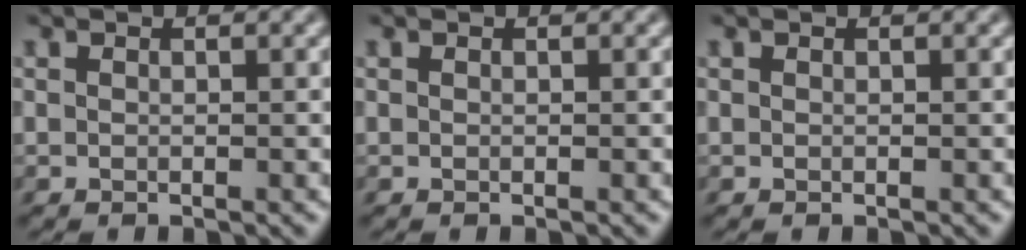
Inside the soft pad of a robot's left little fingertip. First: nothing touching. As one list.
[{"total": 0.0}, {"total": 0.0}]